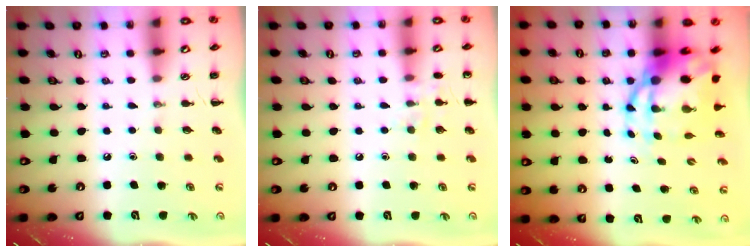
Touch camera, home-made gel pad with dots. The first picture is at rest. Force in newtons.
{"total": 6.6, "press": 6.5, "slide": 1.3}
{"total": 10.4, "press": 10.0, "slide": 2.7}